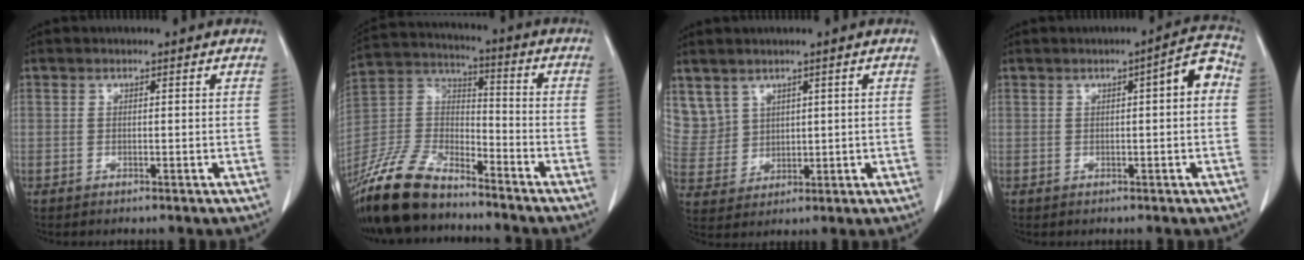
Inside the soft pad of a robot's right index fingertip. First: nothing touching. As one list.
[{"total": 15.4, "force": [-12.8, 5.0, 6.9], "torque": [-0.147, 0.003, -0.246]}, {"total": 7.7, "force": [4.7, 6.1, 0.8], "torque": [-0.030, 0.017, 0.115]}, {"total": 4.8, "force": [0.7, 0.8, 4.7], "torque": [-0.057, 0.019, 0.005]}]